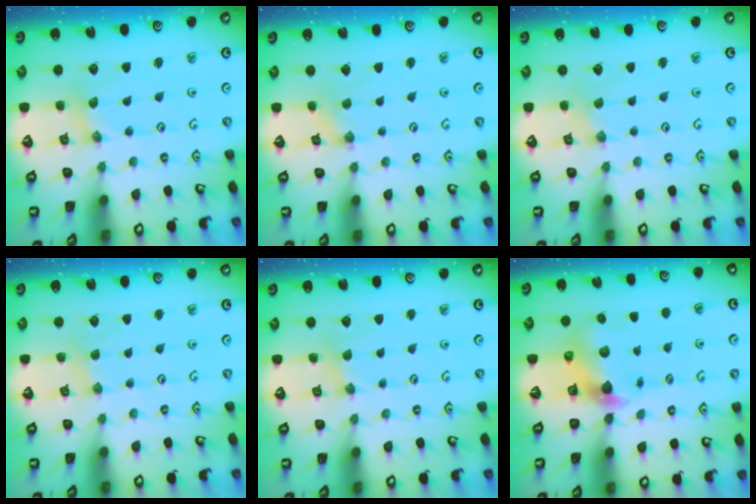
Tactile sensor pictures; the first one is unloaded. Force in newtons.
{"total": 0.6, "press": 0.5, "slide": 0.1}
{"total": 0.0}
{"total": 2.2, "press": 2.2, "slide": 0.3}
{"total": 1.9, "press": 1.9, "slide": 0.4}
{"total": 5.4, "press": 5.4, "slide": 0.5}